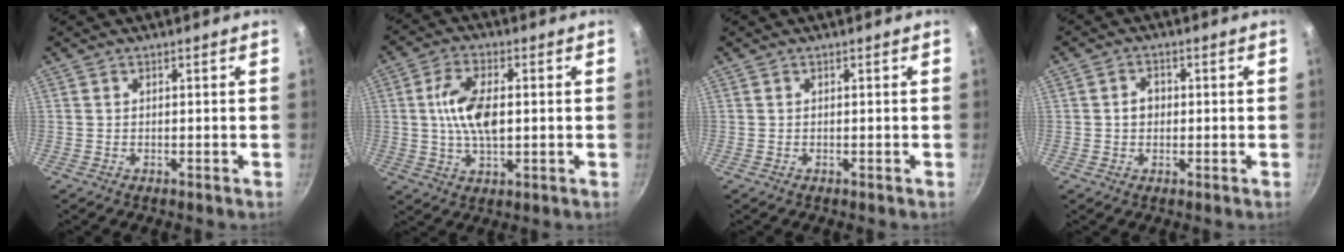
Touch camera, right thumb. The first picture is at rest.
{"total": 9.9, "force": [0.8, 4.9, 8.5], "torque": [-0.156, 0.009, 0.012]}
{"total": 0.0}
{"total": 3.1, "force": [0.1, 2.6, 1.8], "torque": [-0.011, 0.010, -0.001]}